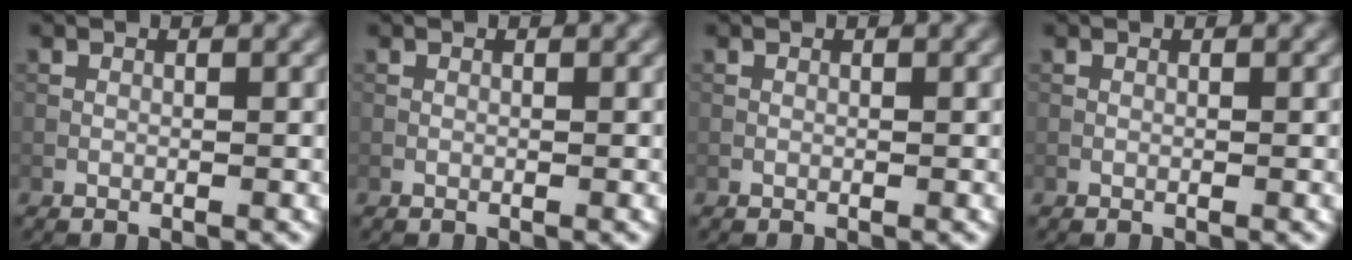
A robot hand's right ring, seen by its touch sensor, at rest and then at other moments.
{"total": 0.0}
{"total": 0.0}
{"total": 0.0}